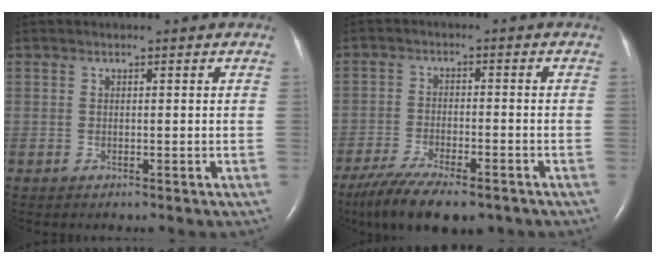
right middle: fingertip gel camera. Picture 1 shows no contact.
{"total": 12.7, "force": [-9.5, 3.6, 7.6], "torque": [-0.138, -0.024, -0.152]}